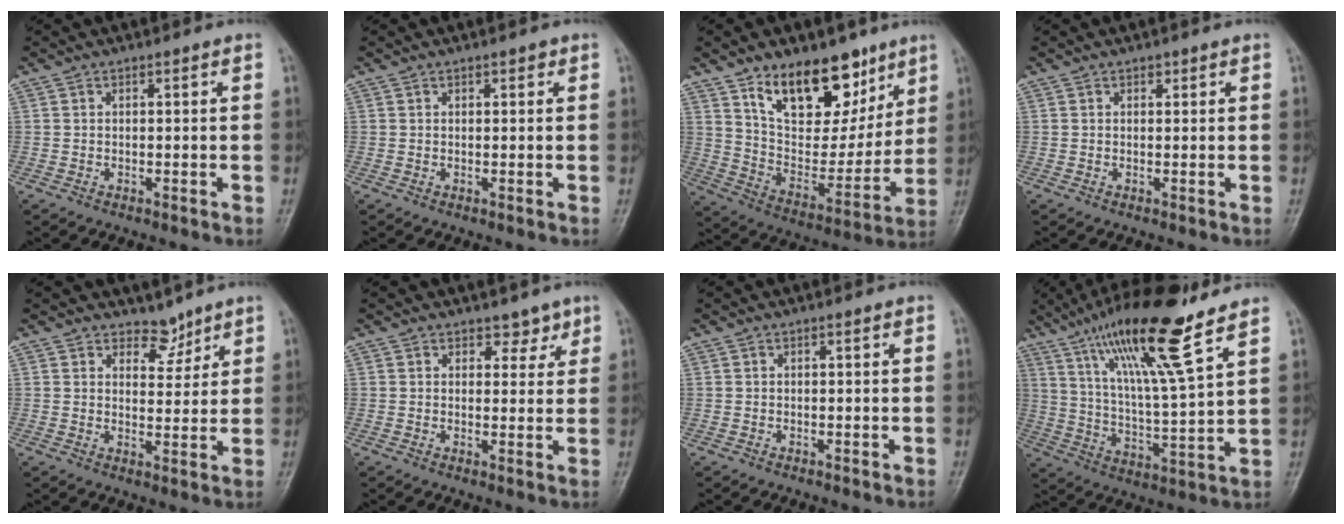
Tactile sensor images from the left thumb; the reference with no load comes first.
{"total": 1.0, "force": [0.6, 0.5, 0.5], "torque": [0.003, -0.002, 0.005]}
{"total": 19.4, "force": [11.8, 10.6, 11.1], "torque": [-0.112, -0.066, 0.207]}
{"total": 0.8, "force": [0.5, 0.5, 0.3], "torque": [0.002, -0.003, 0.006]}
{"total": 4.1, "force": [3.4, 2.2, 0.7], "torque": [0.015, -0.026, 0.054]}
{"total": 3.2, "force": [2.3, 2.1, 0.9], "torque": [0.015, -0.013, 0.030]}
{"total": 0.0}
{"total": 19.0, "force": [12.2, 2.7, 14.4], "torque": [-0.245, -0.051, 0.218]}